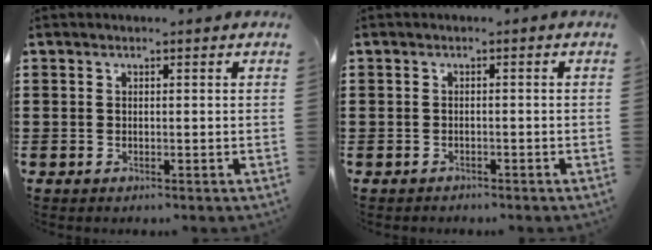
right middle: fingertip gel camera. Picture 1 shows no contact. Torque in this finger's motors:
{"motor_torque": [-1.14, 1.00, -0.41, -0.11]}